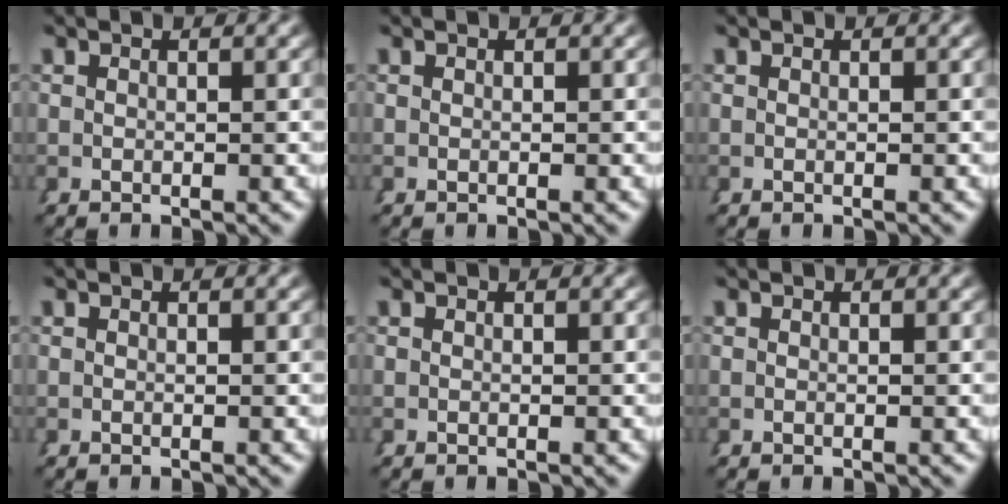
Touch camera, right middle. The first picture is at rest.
{"total": 0.0}
{"total": 0.0}
{"total": 0.0}
{"total": 0.0}
{"total": 0.0}